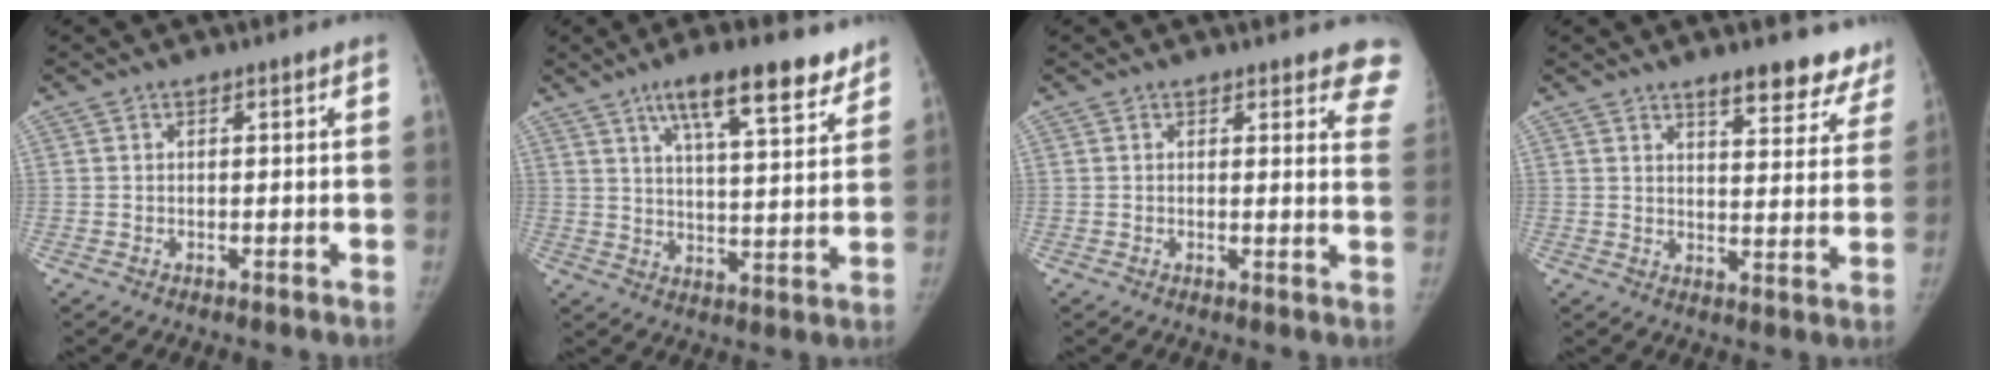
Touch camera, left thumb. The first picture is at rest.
{"total": 14.3, "force": [9.5, 3.8, 10.0], "torque": [-0.123, -0.041, 0.147]}
{"total": 7.4, "force": [6.5, 2.4, 2.5], "torque": [0.017, -0.031, 0.043]}
{"total": 12.0, "force": [9.7, 4.1, 5.7], "torque": [-0.016, -0.056, 0.109]}